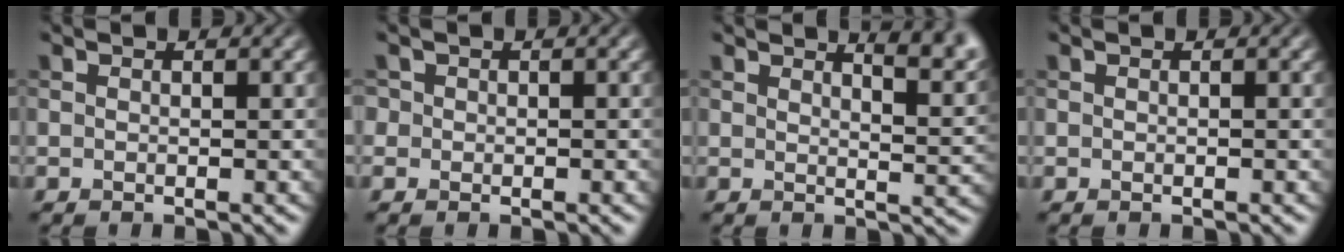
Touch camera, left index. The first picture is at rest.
{"total": 1.0, "force": [0.1, 1.0, 0.0], "torque": [-0.003, 0.001, -0.002]}
{"total": 5.4, "force": [3.8, 1.5, 3.5], "torque": [-0.028, 0.014, 0.040]}
{"total": 0.0}